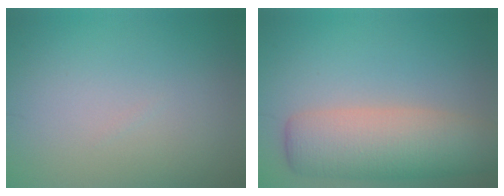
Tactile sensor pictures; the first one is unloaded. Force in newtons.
{"total": 7.3, "press": 7.3, "slide": 0.4}